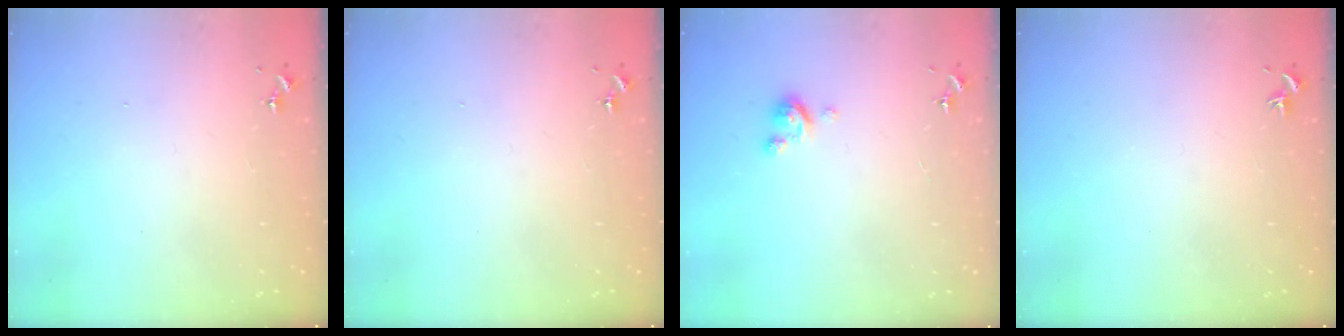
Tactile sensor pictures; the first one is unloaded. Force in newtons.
{"total": 0.0}
{"total": 3.0, "press": 3.0, "slide": 0.3}
{"total": 0.0}